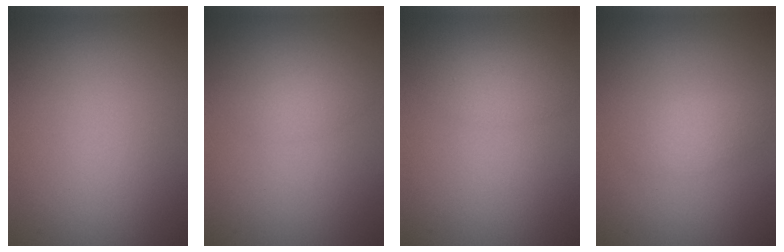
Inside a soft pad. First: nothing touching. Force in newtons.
{"total": 1.2, "press": 1.2, "slide": 0.1}
{"total": 1.7, "press": 1.7, "slide": 0.1}
{"total": 1.6, "press": 1.6, "slide": 0.1}